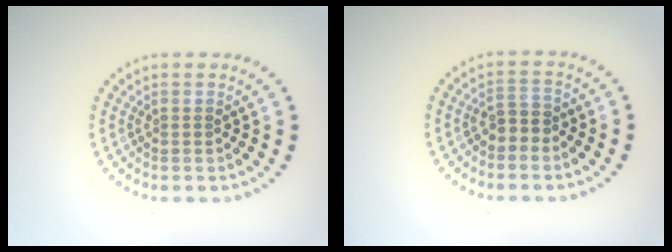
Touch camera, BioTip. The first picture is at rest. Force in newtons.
{"total": 1.8, "press": 1.6, "slide": 0.8}